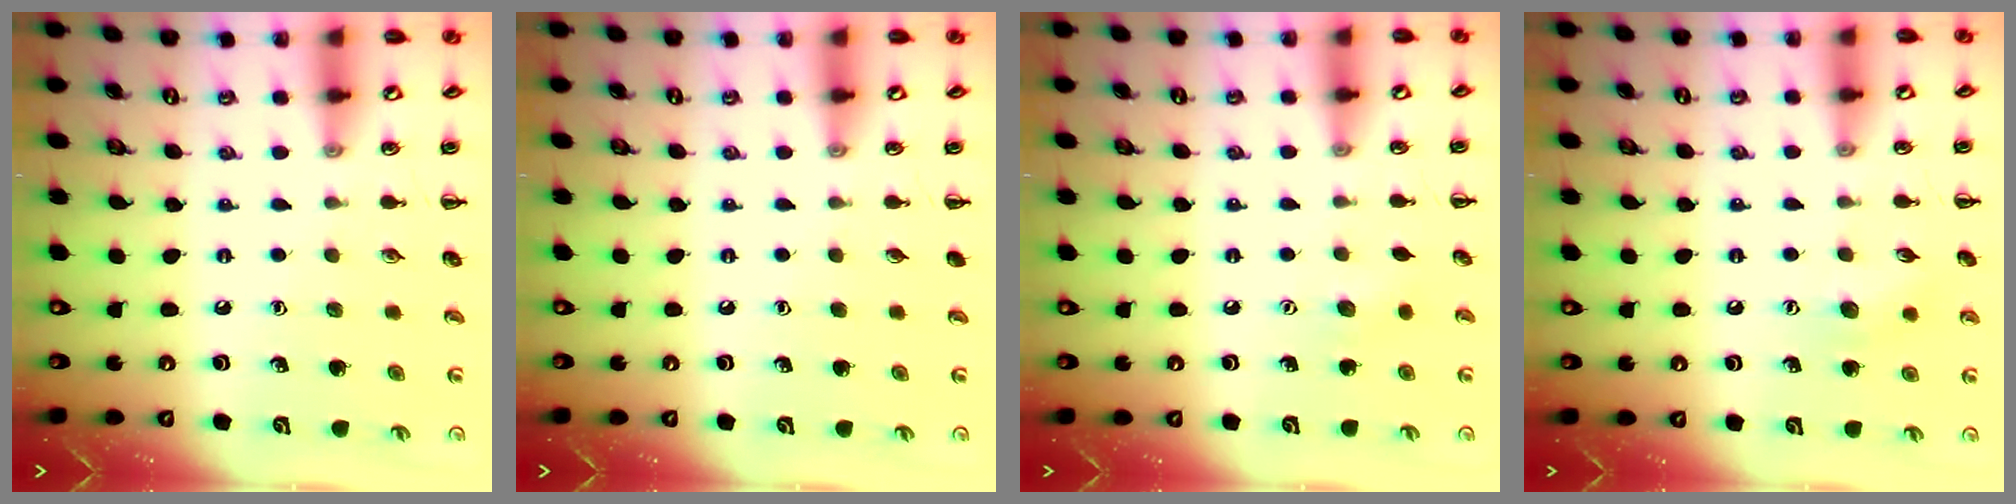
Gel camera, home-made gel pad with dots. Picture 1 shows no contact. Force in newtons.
{"total": 0.0}
{"total": 3.0, "press": 2.9, "slide": 0.6}
{"total": 6.8, "press": 6.7, "slide": 1.1}